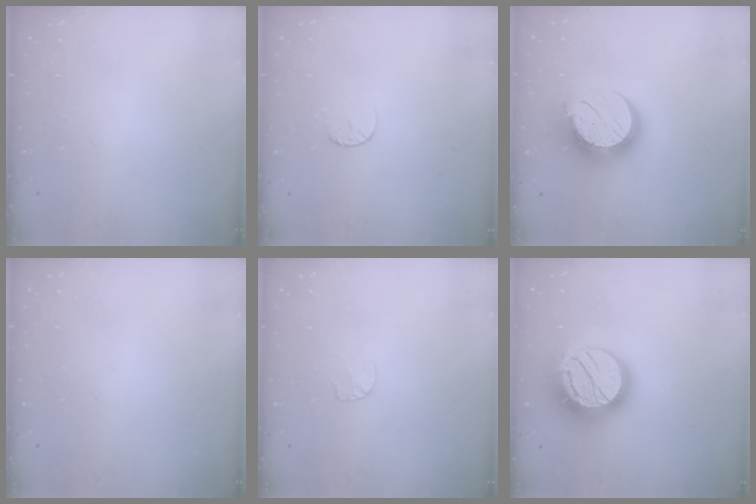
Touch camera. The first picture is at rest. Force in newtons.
{"total": 5.0, "press": 4.9, "slide": 0.5}
{"total": 15.9, "press": 15.9, "slide": 1.3}
{"total": 0.6, "press": 0.6, "slide": 0.0}
{"total": 3.9, "press": 3.9, "slide": 0.4}
{"total": 21.6, "press": 21.6, "slide": 1.6}